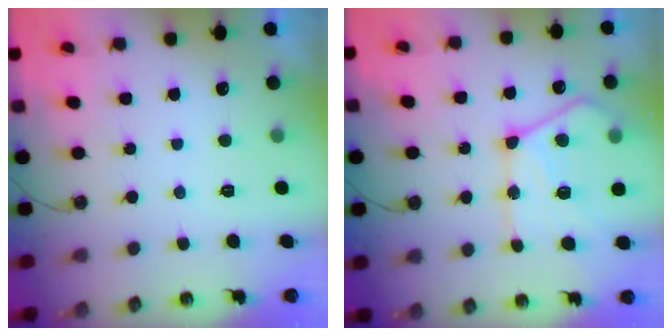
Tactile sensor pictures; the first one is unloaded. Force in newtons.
{"total": 18.3, "press": 18.2, "slide": 2.2}